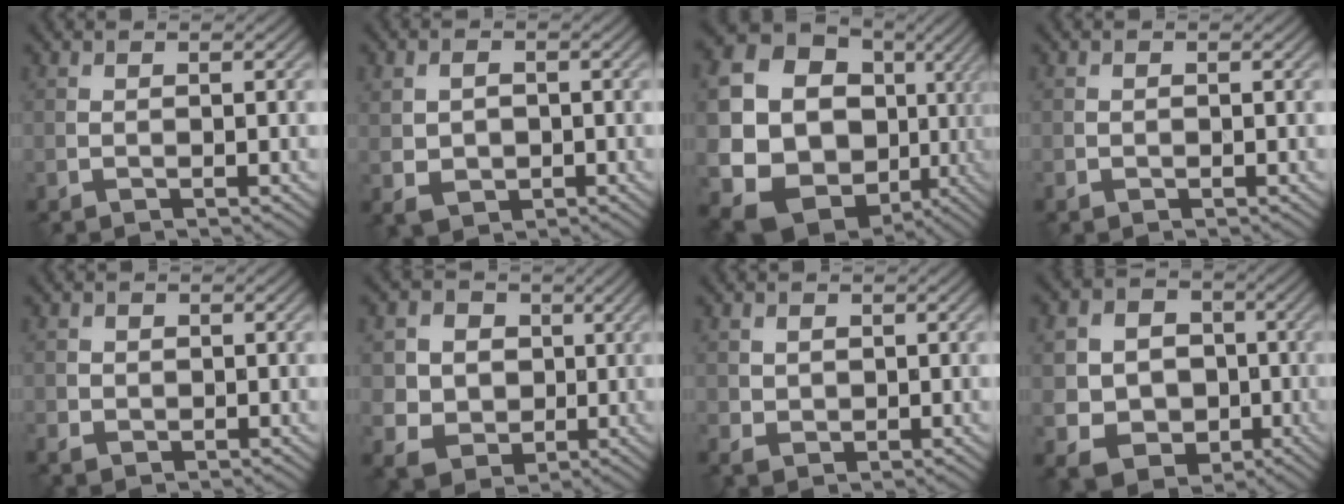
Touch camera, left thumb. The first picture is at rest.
{"total": 3.4, "force": [-0.1, 2.7, 2.0], "torque": [-0.045, -0.005, 0.004]}
{"total": 22.0, "force": [0.4, 19.5, 10.3], "torque": [-0.254, -0.030, 0.024]}
{"total": 0.6, "force": [-0.2, 0.6, 0.1], "torque": [0.001, -0.005, -0.006]}
{"total": 1.7, "force": [-0.3, 1.6, 0.4], "torque": [-0.008, -0.004, -0.009]}
{"total": 8.8, "force": [2.1, 8.1, 2.9], "torque": [-0.116, 0.006, 0.052]}
{"total": 1.8, "force": [0.5, 1.7, 0.6], "torque": [-0.018, -0.006, 0.010]}
{"total": 9.5, "force": [-1.2, 8.7, 3.6], "torque": [-0.112, -0.015, -0.035]}